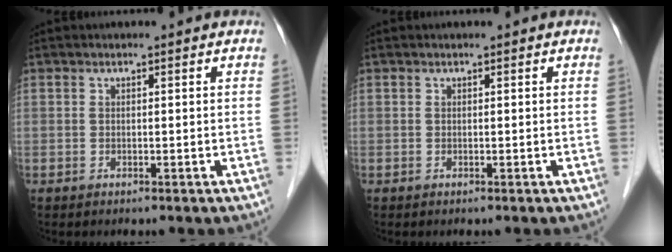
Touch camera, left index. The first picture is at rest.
{"total": 0.0}